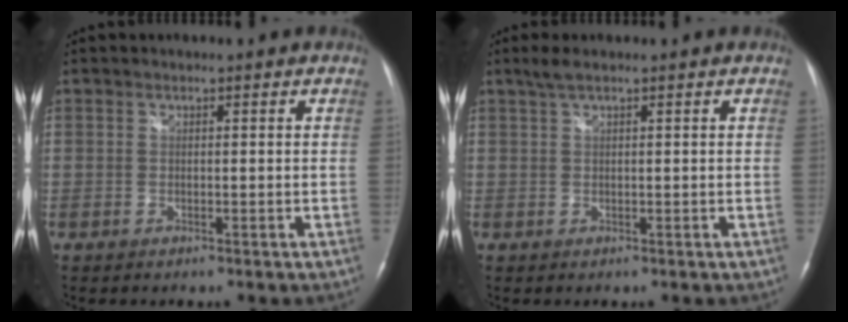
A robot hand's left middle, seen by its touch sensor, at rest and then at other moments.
{"total": 1.9, "force": [1.4, 0.2, 1.3], "torque": [-0.036, 0.013, 0.029]}